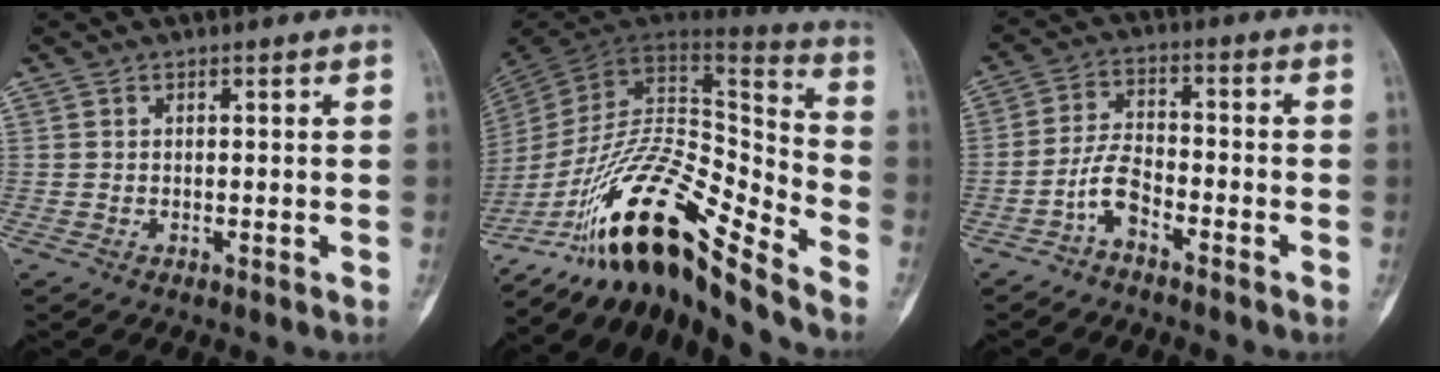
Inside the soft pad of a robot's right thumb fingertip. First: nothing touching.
{"total": 23.7, "force": [-15.9, 6.2, 16.5], "torque": [-0.294, 0.093, -0.277]}
{"total": 5.3, "force": [-3.4, 2.2, 3.5], "torque": [-0.064, 0.034, -0.072]}